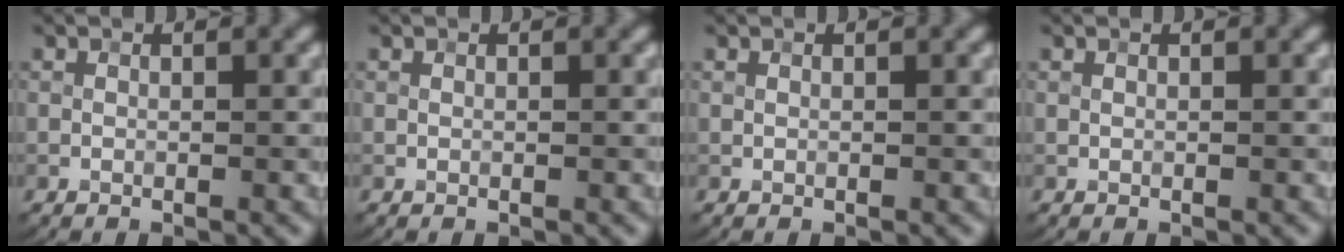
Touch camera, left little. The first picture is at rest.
{"total": 0.0}
{"total": 0.0}
{"total": 0.0}